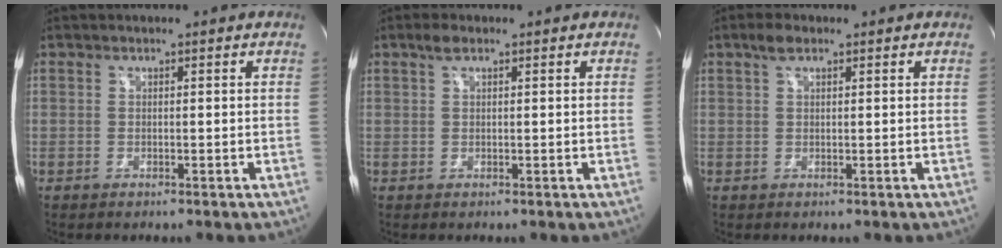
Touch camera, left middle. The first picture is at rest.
{"total": 1.6, "force": [1.0, 0.5, 1.1], "torque": [-0.027, 0.012, 0.020]}
{"total": 2.2, "force": [1.4, 0.8, 1.5], "torque": [-0.035, 0.014, 0.028]}